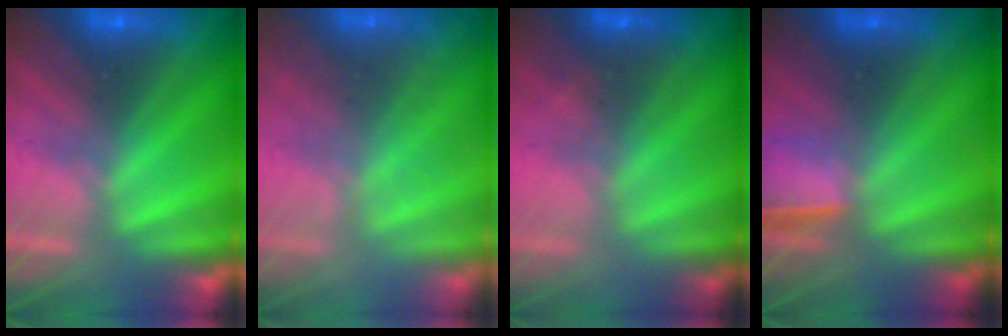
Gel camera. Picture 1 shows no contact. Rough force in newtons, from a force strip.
{"total": 1.6}
{"total": 1.9}
{"total": 1.4}